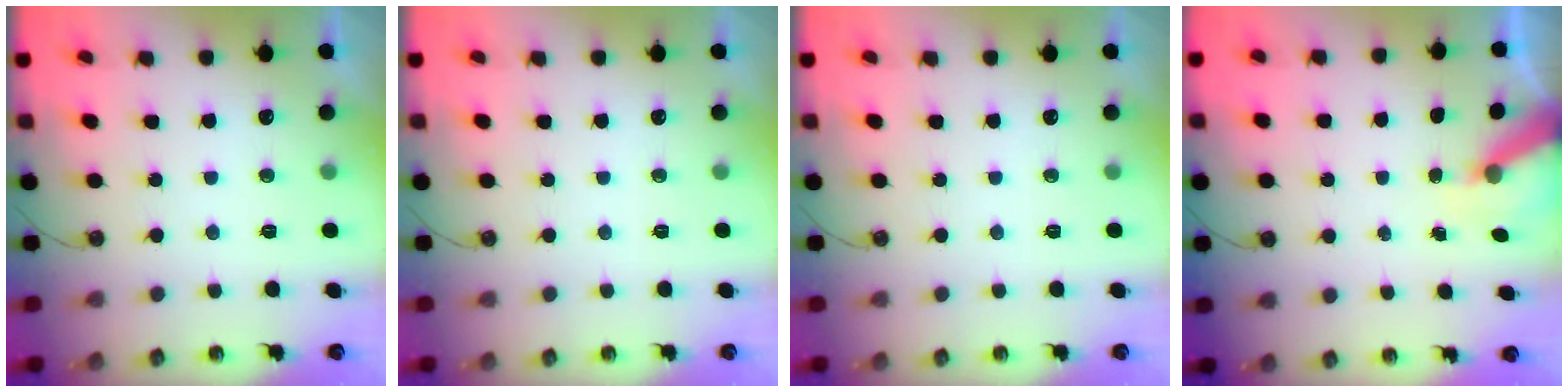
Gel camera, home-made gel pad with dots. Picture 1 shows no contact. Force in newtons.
{"total": 0.0}
{"total": 0.0}
{"total": 6.3, "press": 6.2, "slide": 0.6}